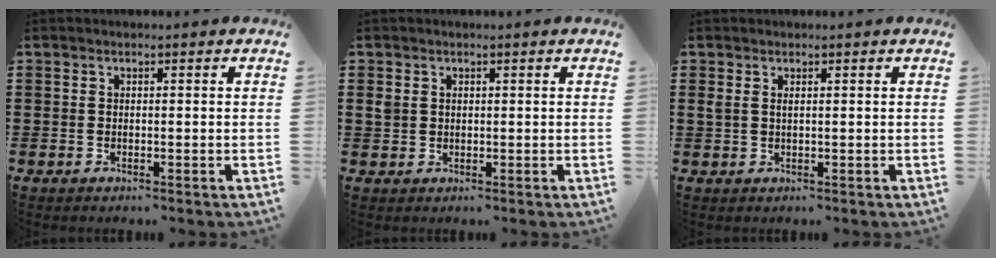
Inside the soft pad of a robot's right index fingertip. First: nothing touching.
{"total": 1.4, "force": [0.5, 1.1, 0.6], "torque": [-0.015, 0.006, 0.009]}
{"total": 0.9, "force": [0.4, 0.3, 0.8], "torque": [-0.017, 0.003, 0.008]}